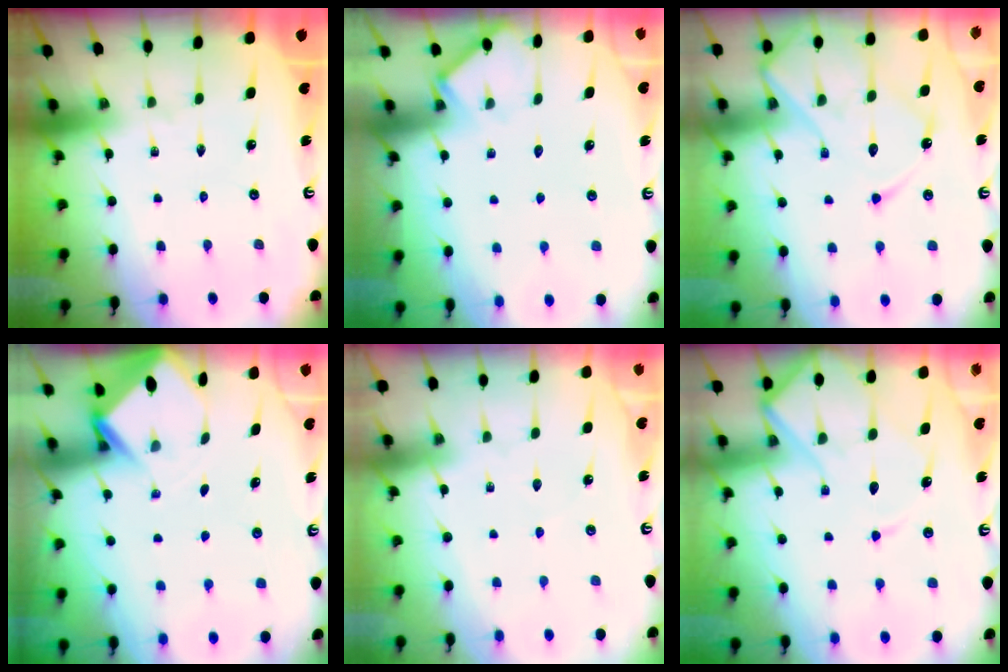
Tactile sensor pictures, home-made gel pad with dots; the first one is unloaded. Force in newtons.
{"total": 4.3, "press": 4.3, "slide": 0.4}
{"total": 14.4, "press": 14.3, "slide": 1.2}
{"total": 2.9, "press": 2.9, "slide": 0.3}
{"total": 2.1, "press": 2.1, "slide": 0.3}
{"total": 10.5, "press": 10.4, "slide": 1.2}